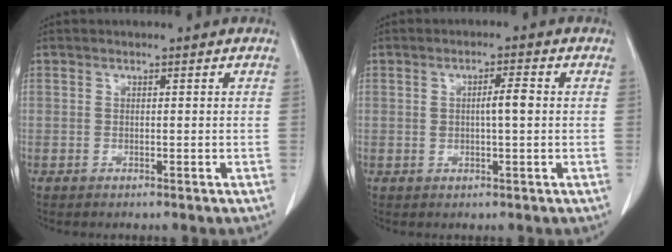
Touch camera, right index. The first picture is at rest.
{"total": 3.2, "force": [0.2, 0.5, 3.2], "torque": [-0.055, 0.004, 0.004]}